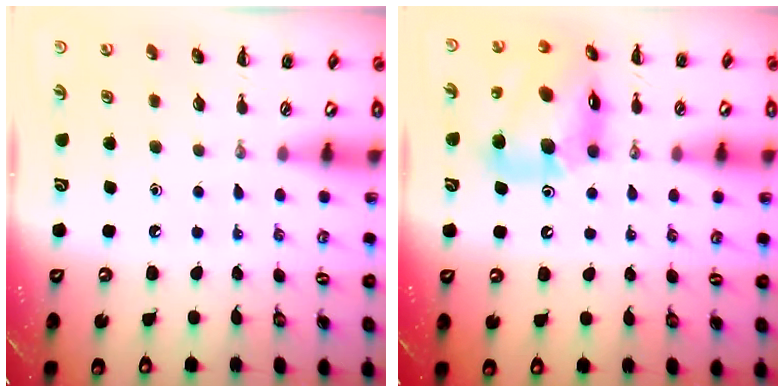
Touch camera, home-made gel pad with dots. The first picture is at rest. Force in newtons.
{"total": 17.4, "press": 16.9, "slide": 4.0}